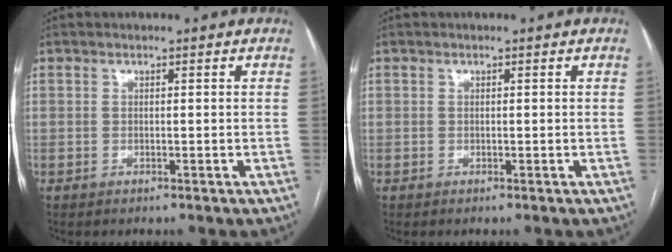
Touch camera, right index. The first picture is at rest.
{"total": 0.0}